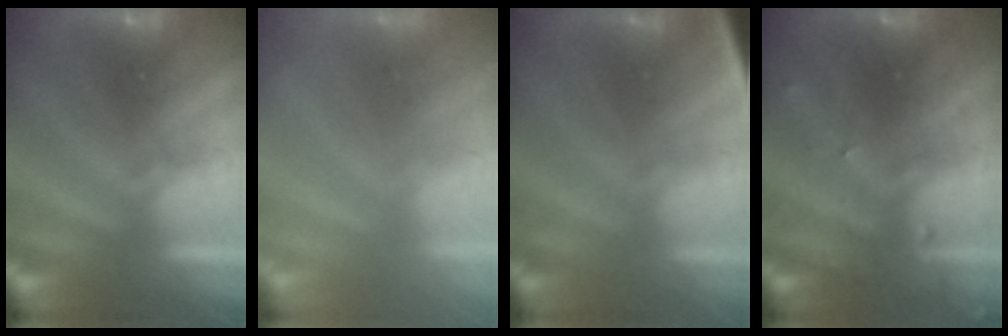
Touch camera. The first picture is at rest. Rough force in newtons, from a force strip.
{"total": 8.9}
{"total": 2.8}
{"total": 3.4}